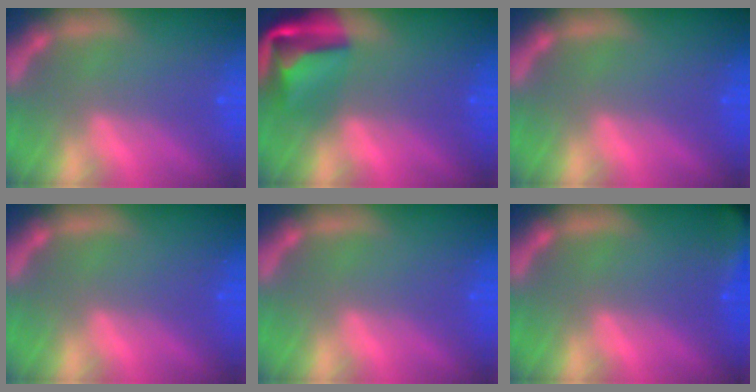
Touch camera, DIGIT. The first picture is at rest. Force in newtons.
{"total": 7.9}
{"total": 0.0}
{"total": 0.0}
{"total": 0.0}
{"total": 6.4}